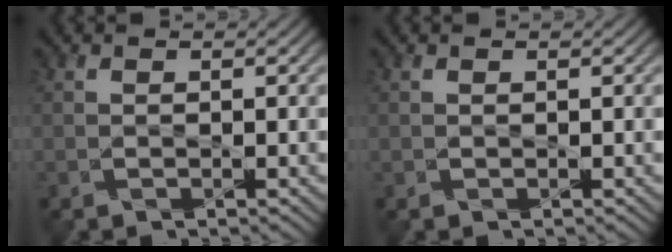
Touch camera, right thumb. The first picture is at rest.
{"total": 0.0}